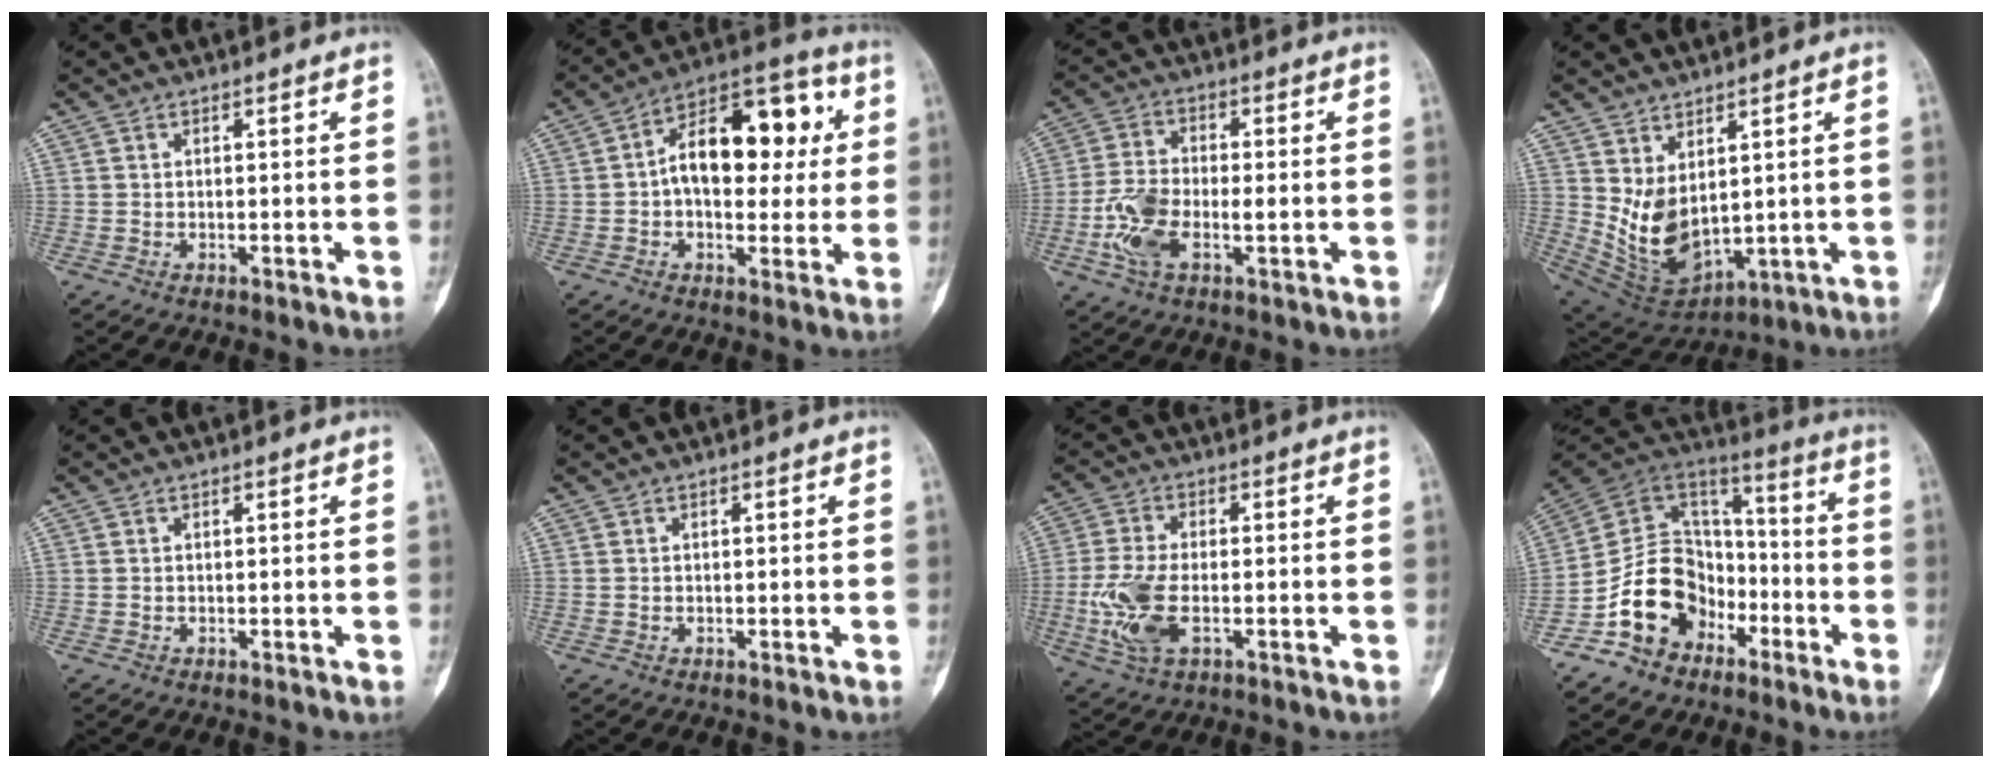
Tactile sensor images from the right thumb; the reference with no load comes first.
{"total": 18.1, "force": [2.4, 10.5, 14.6], "torque": [-0.180, 0.034, 0.028]}
{"total": 9.6, "force": [-2.1, 5.1, 7.9], "torque": [-0.171, 0.015, -0.042]}
{"total": 10.8, "force": [2.4, 6.3, 8.4], "torque": [-0.133, -0.030, 0.075]}
{"total": 0.0}
{"total": 0.0}
{"total": 10.0, "force": [-2.2, 5.0, 8.4], "torque": [-0.194, 0.000, -0.041]}
{"total": 16.8, "force": [-7.7, 13.0, 7.3], "torque": [-0.089, 0.092, -0.136]}